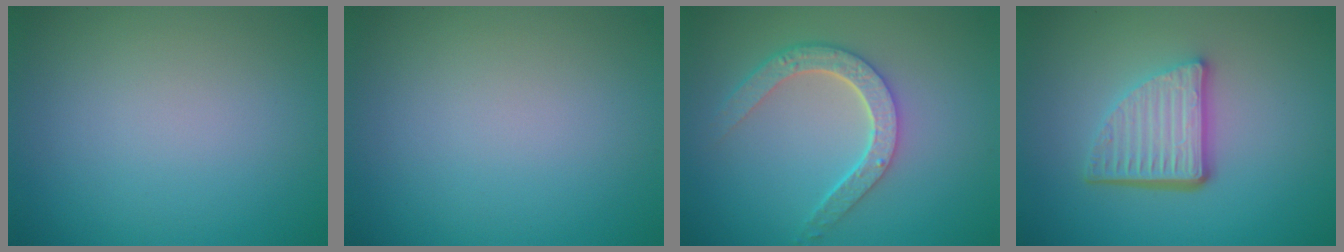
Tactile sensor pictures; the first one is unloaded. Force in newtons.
{"total": 0.0}
{"total": 4.5, "press": 3.5, "slide": 2.9}
{"total": 5.1, "press": 3.6, "slide": 3.6}